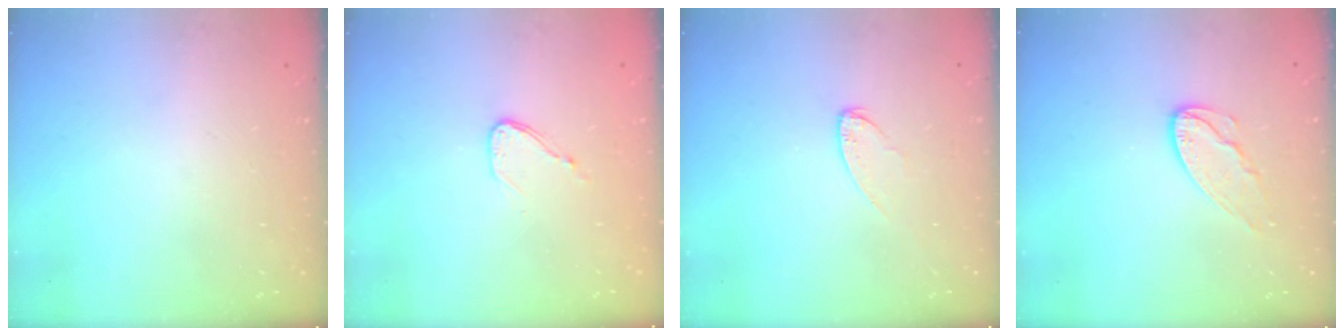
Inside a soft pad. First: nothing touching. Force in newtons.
{"total": 6.6, "press": 6.5, "slide": 0.7}
{"total": 6.6, "press": 6.5, "slide": 0.4}
{"total": 7.6, "press": 7.6, "slide": 0.3}